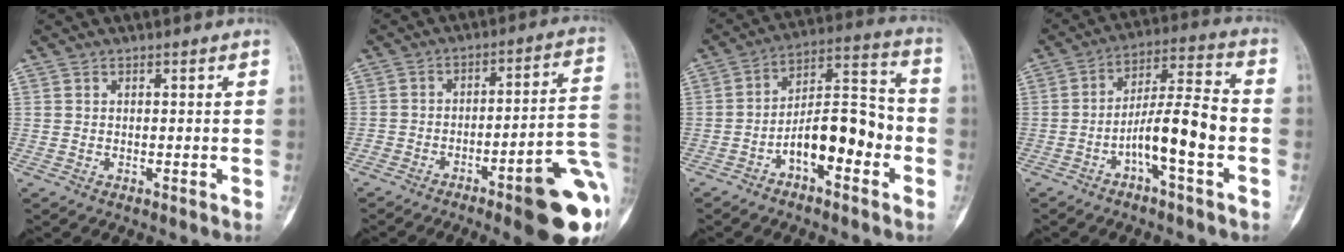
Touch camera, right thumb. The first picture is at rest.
{"total": 18.9, "force": [-7.8, 4.1, 16.7], "torque": [-0.158, 0.048, -0.099]}
{"total": 12.8, "force": [-4.6, 5.8, 10.4], "torque": [-0.154, 0.055, -0.080]}
{"total": 11.5, "force": [-3.7, 2.3, 10.6], "torque": [-0.190, 0.046, -0.061]}